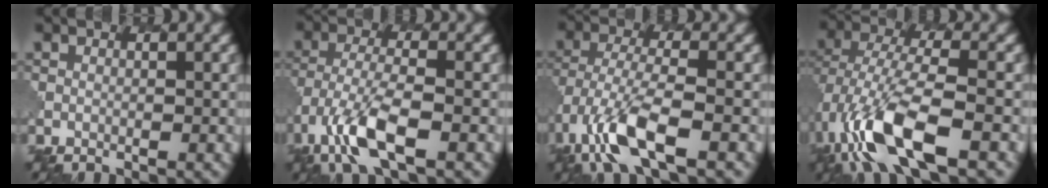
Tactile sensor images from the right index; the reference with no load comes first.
{"total": 5.5, "force": [-3.0, 1.6, 4.3], "torque": [-0.094, -0.007, -0.065]}
{"total": 6.9, "force": [-3.8, 2.2, 5.3], "torque": [-0.112, -0.006, -0.079]}
{"total": 9.0, "force": [-3.8, 3.6, 7.3], "torque": [-0.158, 0.001, -0.075]}